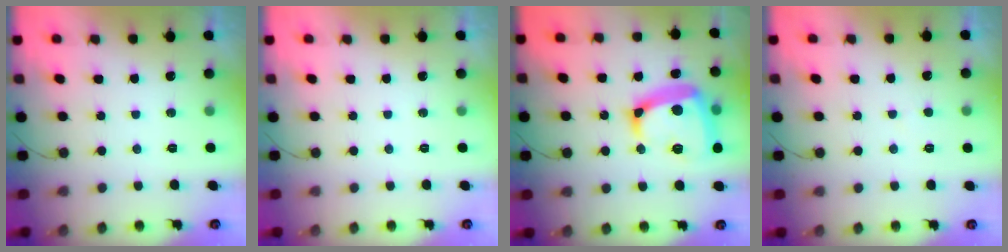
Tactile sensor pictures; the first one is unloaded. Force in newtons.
{"total": 0.0}
{"total": 18.1, "press": 18.0, "slide": 1.8}
{"total": 1.7, "press": 1.7, "slide": 0.2}